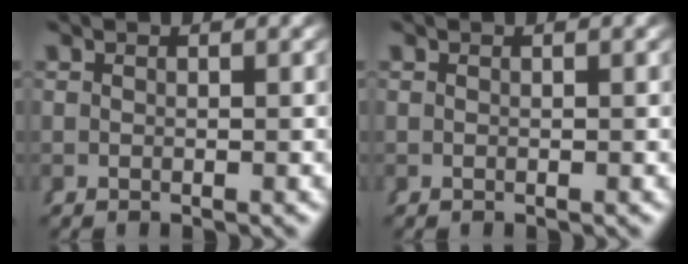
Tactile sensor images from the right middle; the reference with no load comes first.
{"total": 0.0}